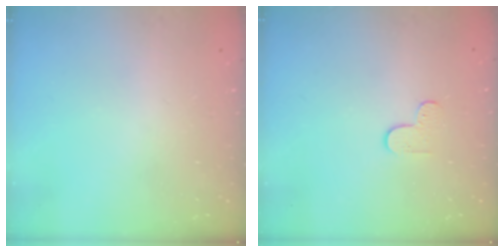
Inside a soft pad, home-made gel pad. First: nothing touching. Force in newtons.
{"total": 5.5, "press": 5.5, "slide": 0.5}